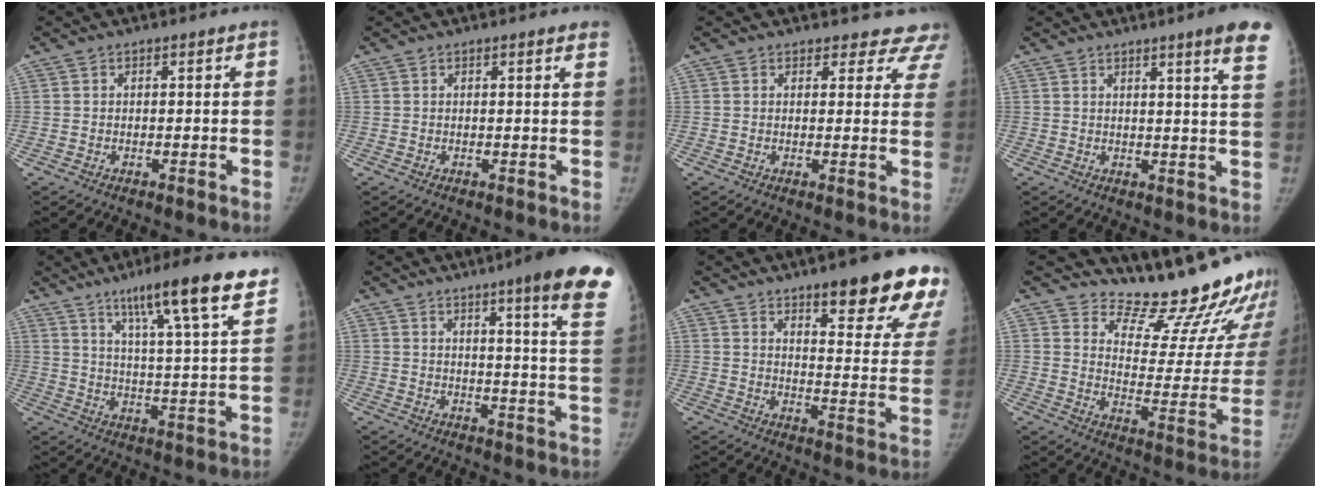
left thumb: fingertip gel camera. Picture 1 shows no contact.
{"total": 2.1, "force": [1.6, 0.3, 1.3], "torque": [-0.011, 0.000, 0.011]}
{"total": 8.4, "force": [7.5, 3.7, -0.2], "torque": [0.063, -0.036, 0.048]}
{"total": 8.7, "force": [5.9, 0.1, 6.5], "torque": [-0.070, -0.026, 0.055]}
{"total": 18.1, "force": [11.8, 1.9, 13.6], "torque": [-0.187, -0.047, 0.174]}
{"total": 18.2, "force": [11.7, 1.4, 13.8], "torque": [-0.156, -0.062, 0.132]}
{"total": 21.5, "force": [13.7, 5.2, 15.7], "torque": [-0.167, -0.067, 0.178]}
{"total": 21.7, "force": [19.6, 5.5, 7.6], "torque": [-0.052, -0.179, 0.250]}